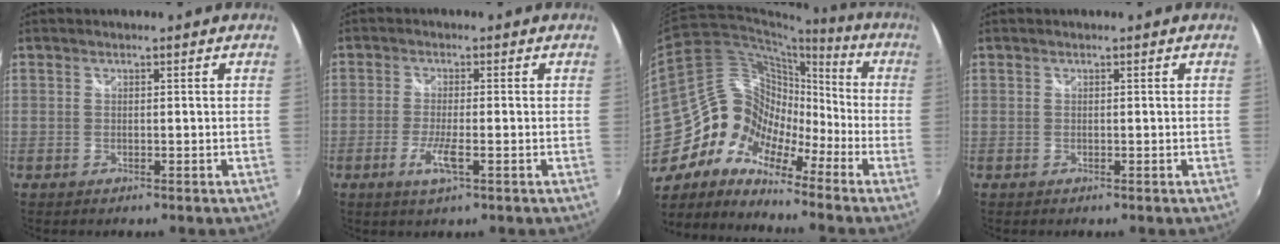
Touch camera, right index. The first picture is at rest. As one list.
[{"total": 4.4, "force": [-1.9, 0.4, 3.9], "torque": [-0.084, -0.010, -0.038]}, {"total": 13.3, "force": [-8.9, 6.8, 7.1], "torque": [-0.105, 0.012, -0.185]}, {"total": 0.0}]